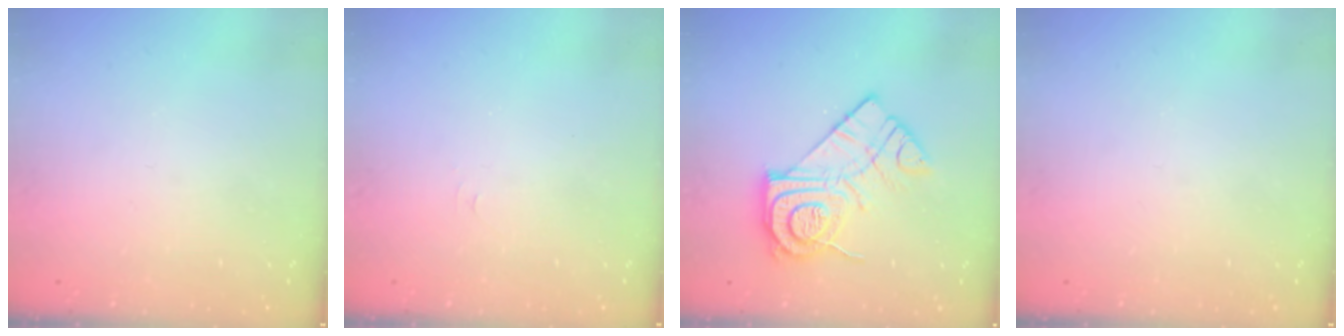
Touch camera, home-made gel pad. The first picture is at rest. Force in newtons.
{"total": 3.6, "press": 3.6, "slide": 0.3}
{"total": 14.1, "press": 14.1, "slide": 0.3}
{"total": 0.0}